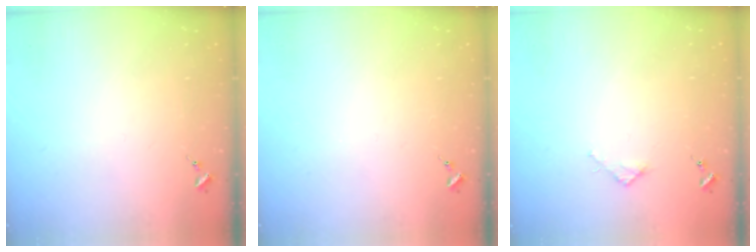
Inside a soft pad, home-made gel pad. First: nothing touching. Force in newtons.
{"total": 0.0}
{"total": 2.7, "press": 2.7, "slide": 0.3}